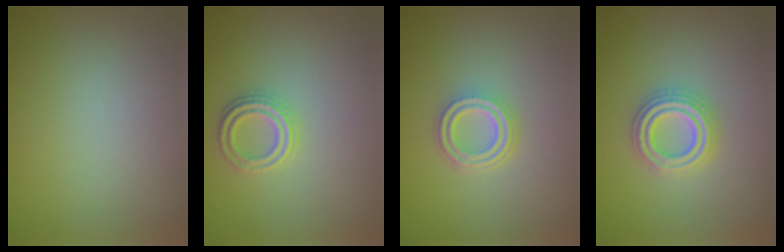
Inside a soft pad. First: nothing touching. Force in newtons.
{"total": 2.3, "press": 2.3, "slide": 0.3}
{"total": 3.6, "press": 2.7, "slide": 2.3}
{"total": 4.1, "press": 4.0, "slide": 0.8}